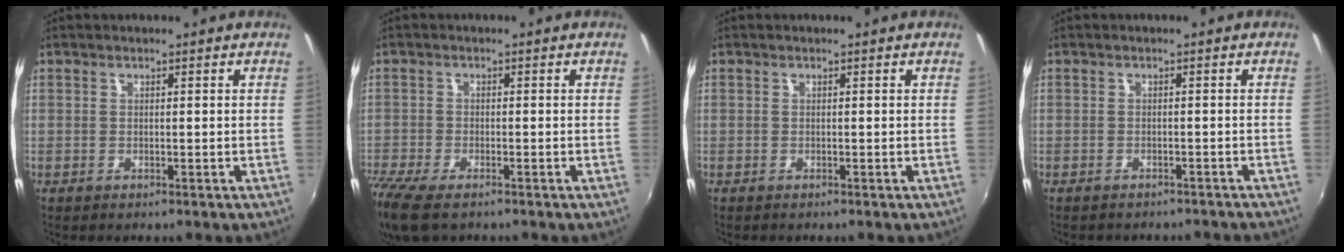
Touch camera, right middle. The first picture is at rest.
{"total": 9.8, "force": [-7.0, 3.3, 6.0], "torque": [-0.150, -0.049, -0.136]}
{"total": 0.0}
{"total": 5.8, "force": [-5.2, 1.7, 1.8], "torque": [-0.041, -0.016, -0.065]}